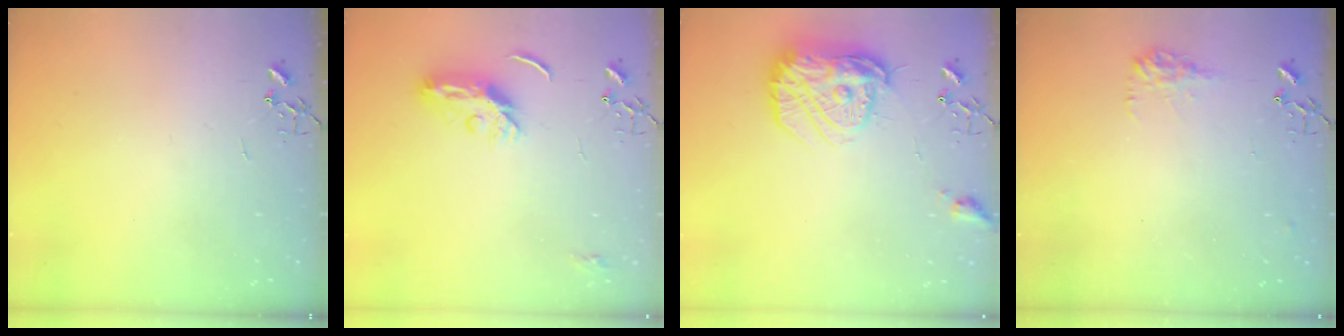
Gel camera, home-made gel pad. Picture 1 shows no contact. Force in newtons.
{"total": 7.7, "press": 7.7, "slide": 0.2}
{"total": 18.2, "press": 18.2, "slide": 1.5}
{"total": 9.2, "press": 9.2, "slide": 0.4}